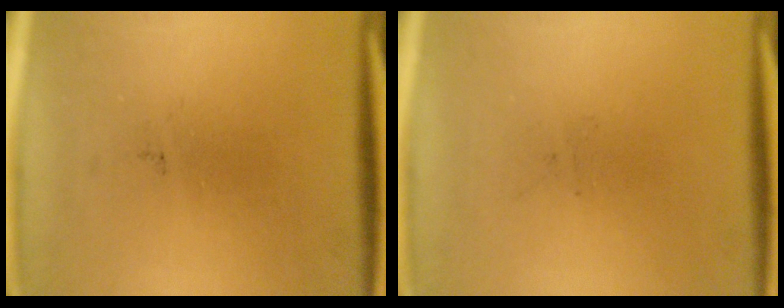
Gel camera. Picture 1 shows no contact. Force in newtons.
{"total": 0.0}